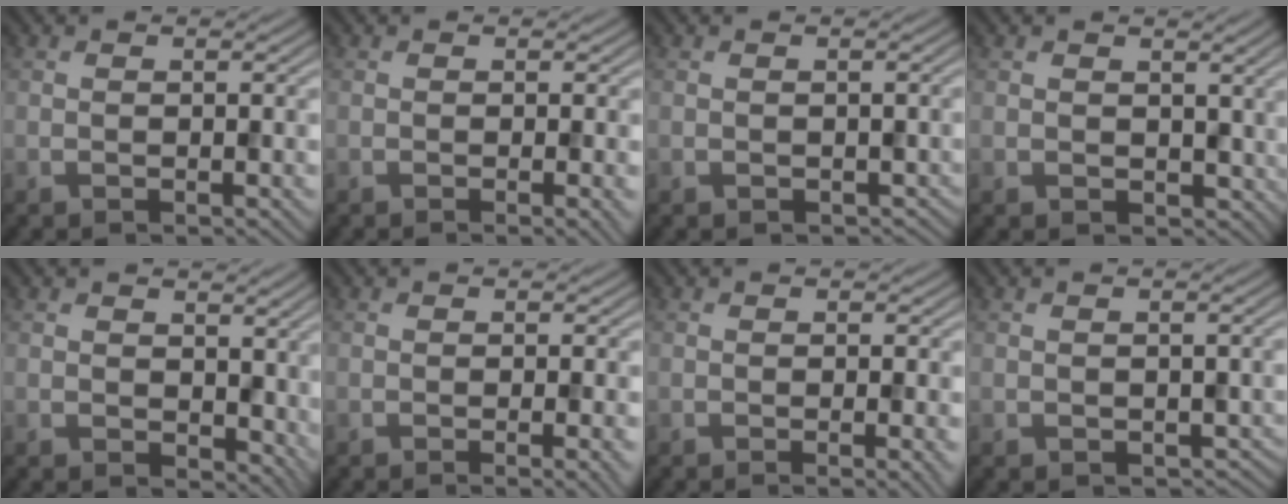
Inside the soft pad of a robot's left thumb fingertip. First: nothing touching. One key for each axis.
{"total": 1.2, "fx": -0.3, "fy": 0.1, "fz": 1.2, "tx": -0.020, "ty": -0.003, "tz": -0.007}
{"total": 0.9, "fx": -0.3, "fy": 0.8, "fz": 0.4, "tx": -0.012, "ty": -0.010, "tz": -0.004}
{"total": 3.2, "fx": 0.6, "fy": 2.6, "fz": 1.8, "tx": -0.043, "ty": -0.010, "tz": 0.010}
{"total": 5.0, "fx": 1.5, "fy": 3.5, "fz": 3.2, "tx": -0.060, "ty": -0.015, "tz": 0.031}
{"total": 2.1, "fx": -0.6, "fy": 0.4, "fz": 2.0, "tx": -0.027, "ty": 0.001, "tz": -0.013}
{"total": 1.7, "fx": -0.4, "fy": 0.2, "fz": 1.6, "tx": -0.024, "ty": -0.001, "tz": -0.009}
{"total": 1.6, "fx": -0.5, "fy": 1.3, "fz": 0.7, "tx": -0.018, "ty": -0.013, "tz": -0.007}